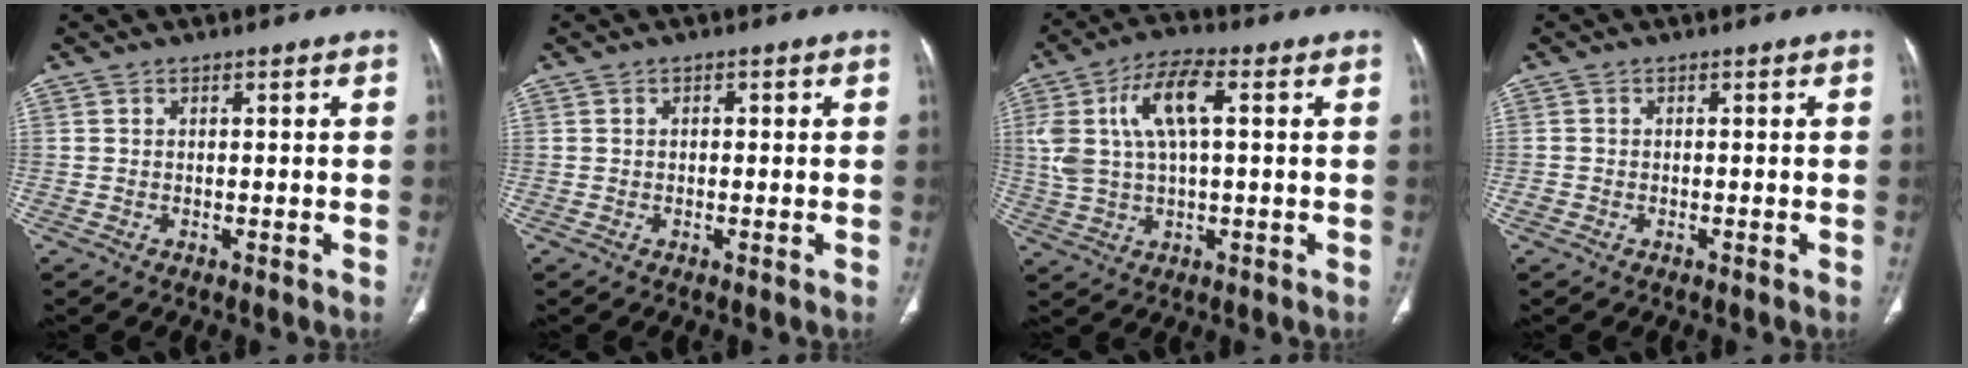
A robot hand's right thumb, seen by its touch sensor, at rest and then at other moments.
{"total": 0.7, "force": [0.0, 0.5, 0.4], "torque": [-0.004, 0.002, -0.002]}
{"total": 12.1, "force": [3.0, 5.2, 10.5], "torque": [-0.218, 0.020, 0.057]}
{"total": 0.9, "force": [-0.4, 0.8, 0.2], "torque": [-0.005, 0.003, -0.010]}